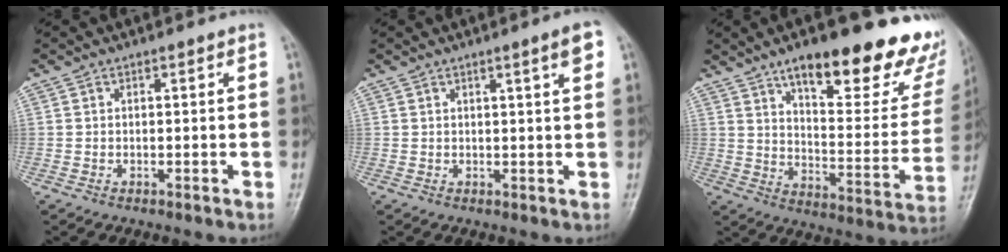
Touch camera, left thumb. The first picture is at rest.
{"total": 3.5, "force": [1.7, 0.1, 3.1], "torque": [-0.041, -0.007, 0.025]}
{"total": 27.2, "force": [17.4, 9.0, 18.9], "torque": [-0.211, -0.074, 0.243]}